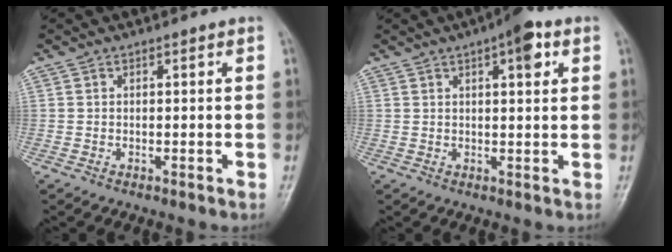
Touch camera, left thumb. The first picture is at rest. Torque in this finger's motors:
{"motor_torque": [0.83, 0.64, 0.53, -0.62, 0.01]}